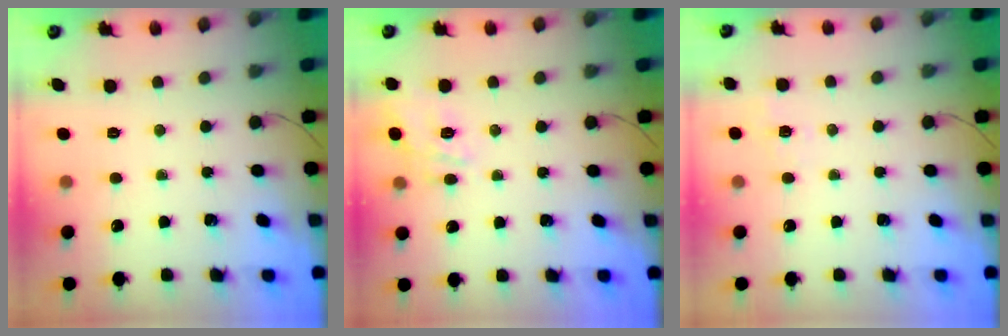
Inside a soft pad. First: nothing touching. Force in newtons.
{"total": 11.2, "press": 11.2, "slide": 0.8}
{"total": 2.6, "press": 2.1, "slide": 1.6}